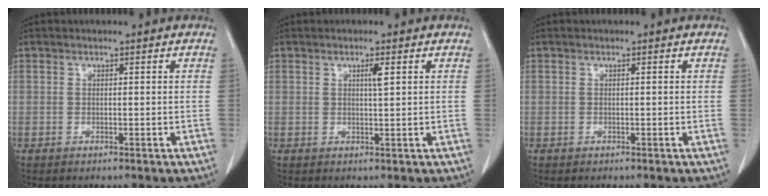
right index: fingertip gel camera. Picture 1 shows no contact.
{"total": 1.7, "force": [0.7, 0.0, 1.5], "torque": [-0.028, -0.001, 0.010]}
{"total": 0.0}